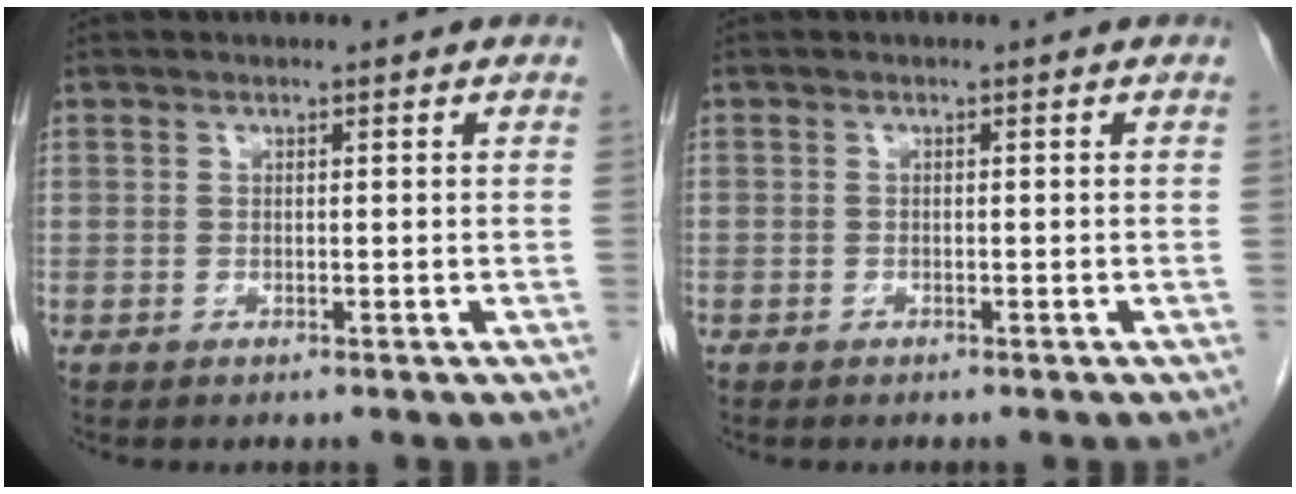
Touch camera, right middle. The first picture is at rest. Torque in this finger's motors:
{"motor_torque": [0.14, -0.13, -0.39, -0.21]}